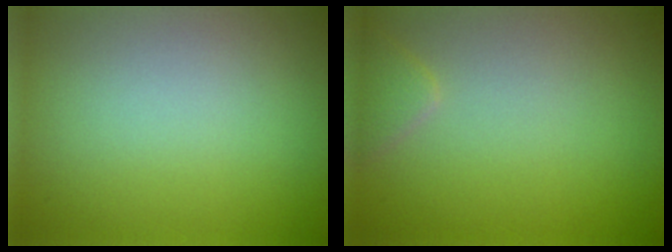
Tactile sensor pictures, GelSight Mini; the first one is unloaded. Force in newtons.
{"total": 1.3, "press": 1.3, "slide": 0.1}